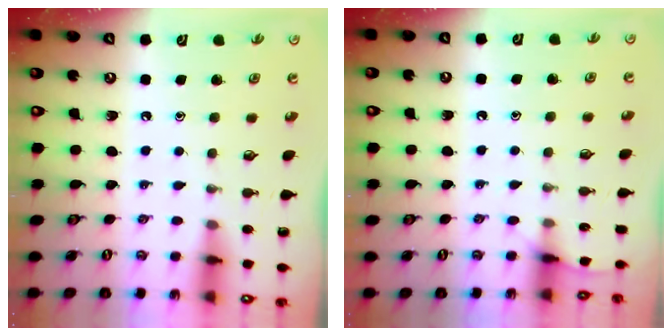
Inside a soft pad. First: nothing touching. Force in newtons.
{"total": 5.6, "press": 5.5, "slide": 0.7}